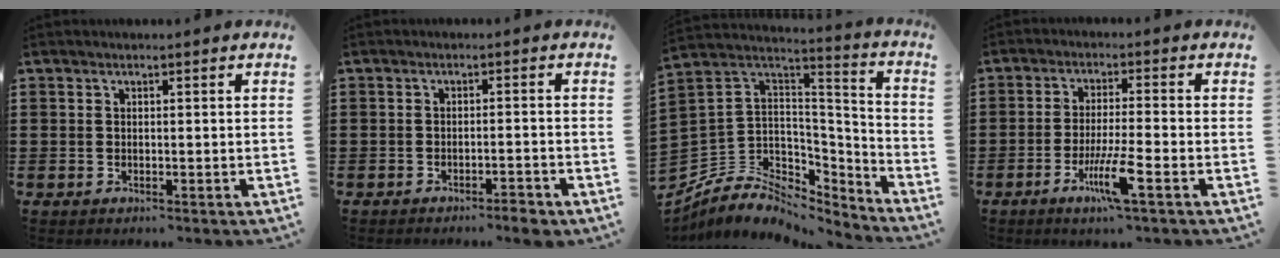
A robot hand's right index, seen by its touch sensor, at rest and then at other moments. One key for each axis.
{"total": 2.8, "fx": -2.4, "fy": -0.1, "fz": 1.5, "tx": -0.024, "ty": 0.000, "tz": -0.048}
{"total": 6.1, "fx": -3.4, "fy": 4.8, "fz": 1.5, "tx": -0.056, "ty": -0.019, "tz": -0.062}
{"total": 6.9, "fx": -3.3, "fy": 0.4, "fz": 6.0, "tx": -0.123, "ty": -0.016, "tz": -0.062}